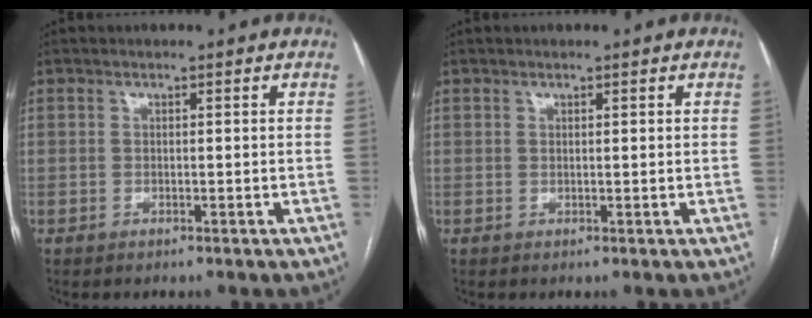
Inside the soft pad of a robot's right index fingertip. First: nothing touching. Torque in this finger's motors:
{"motor_torque": [0.03, -0.07, 0.10, 0.02]}